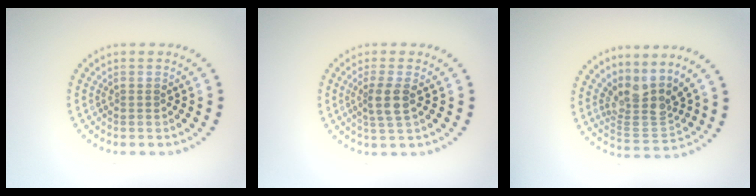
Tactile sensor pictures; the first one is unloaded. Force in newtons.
{"total": 2.2, "press": 1.9, "slide": 1.2}
{"total": 3.6, "press": 2.4, "slide": 2.6}